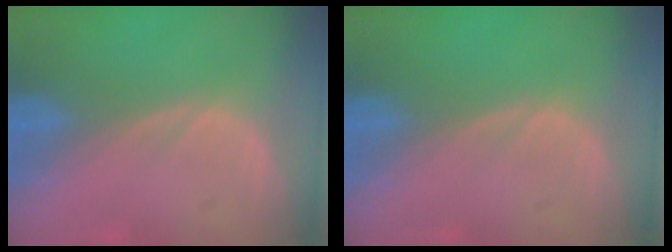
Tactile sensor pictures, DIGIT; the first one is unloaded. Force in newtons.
{"total": 0.0}